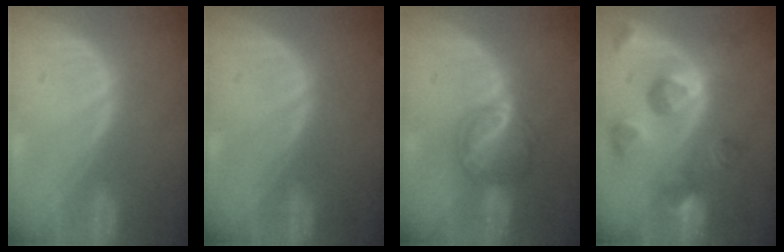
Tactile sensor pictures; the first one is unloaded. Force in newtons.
{"total": 0.0}
{"total": 5.7, "press": 5.5, "slide": 1.6}
{"total": 9.5, "press": 8.7, "slide": 3.9}